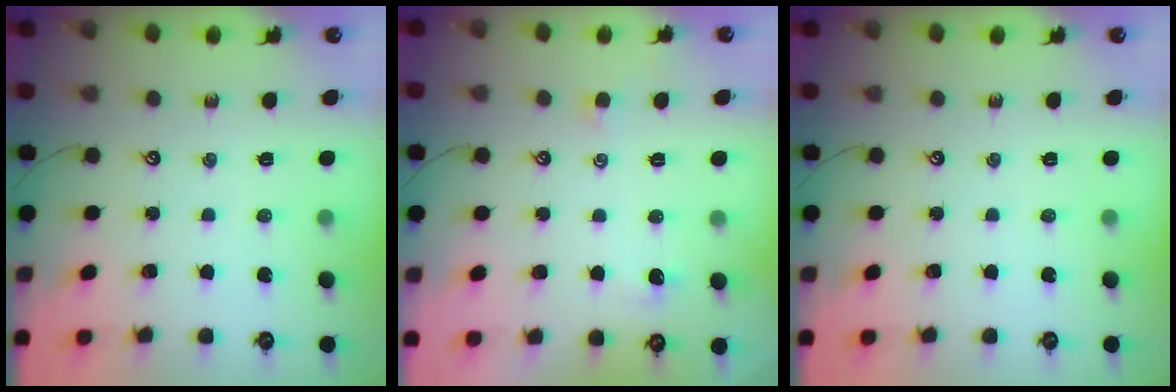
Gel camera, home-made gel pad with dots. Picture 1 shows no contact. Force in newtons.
{"total": 0.8, "press": 0.5, "slide": 0.7}
{"total": 0.0}